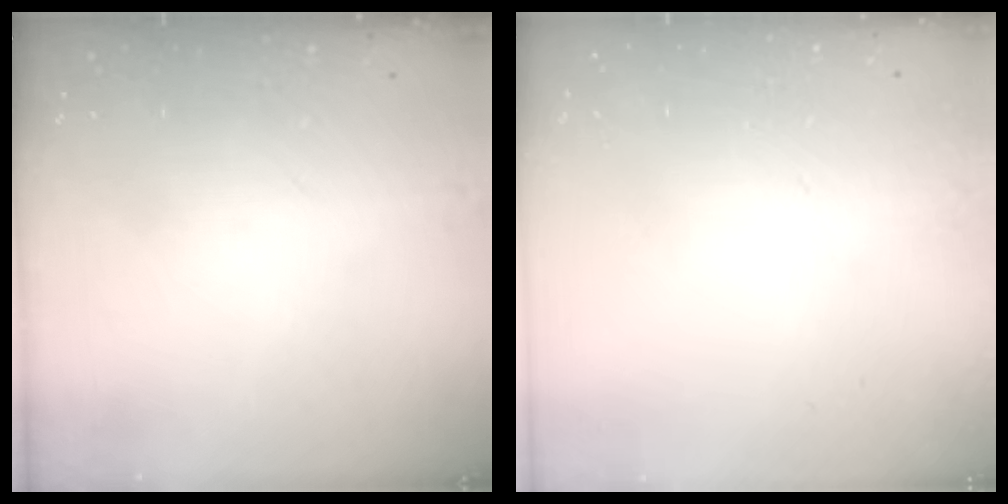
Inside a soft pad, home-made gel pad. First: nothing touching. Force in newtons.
{"total": 0.0}